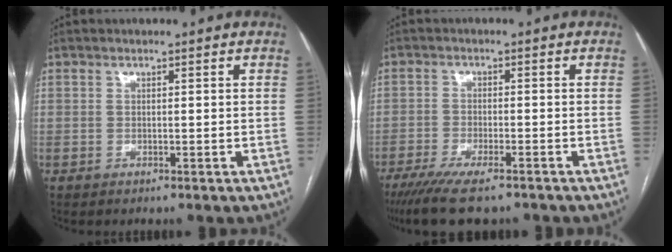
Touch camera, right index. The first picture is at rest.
{"total": 10.0, "force": [-7.7, 2.0, 6.0], "torque": [-0.092, -0.019, -0.120]}